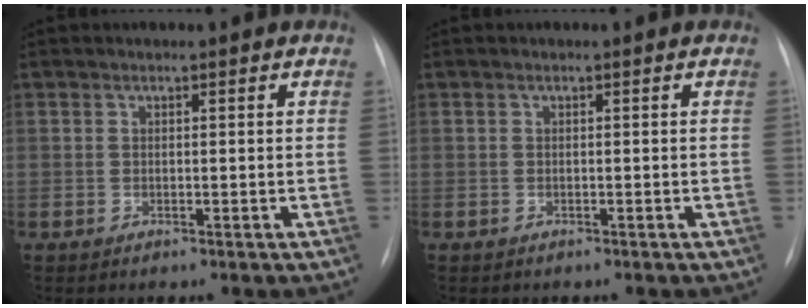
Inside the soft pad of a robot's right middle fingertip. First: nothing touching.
{"total": 0.0}